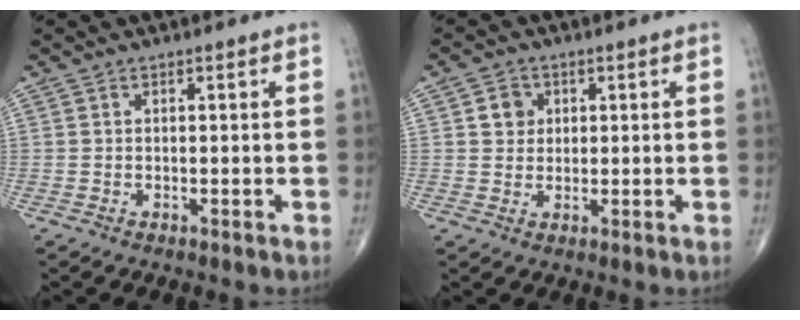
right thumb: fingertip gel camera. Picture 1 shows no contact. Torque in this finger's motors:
{"motor_torque": [-0.40, 0.59, 0.22, 0.05, 0.00]}